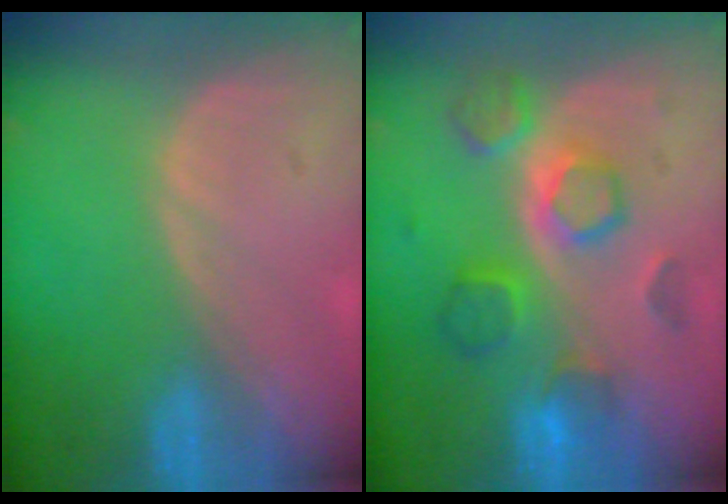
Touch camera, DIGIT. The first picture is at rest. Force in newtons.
{"total": 8.2, "press": 7.8, "slide": 2.5}